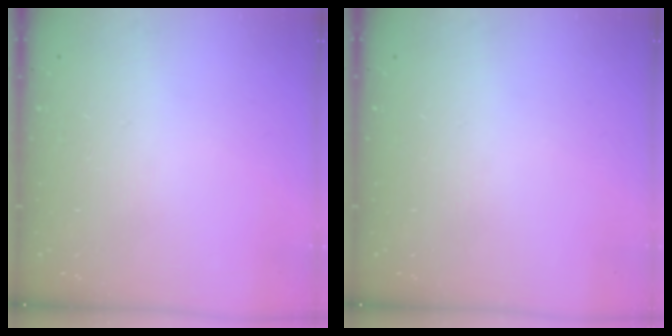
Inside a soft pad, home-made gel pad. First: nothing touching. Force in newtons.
{"total": 0.0}